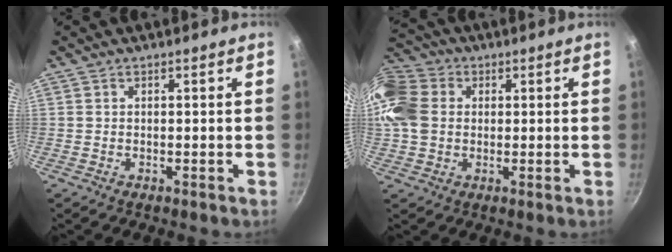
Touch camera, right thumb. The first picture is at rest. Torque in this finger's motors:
{"motor_torque": [-0.19, 1.52, 0.99, 1.25, 0.31]}